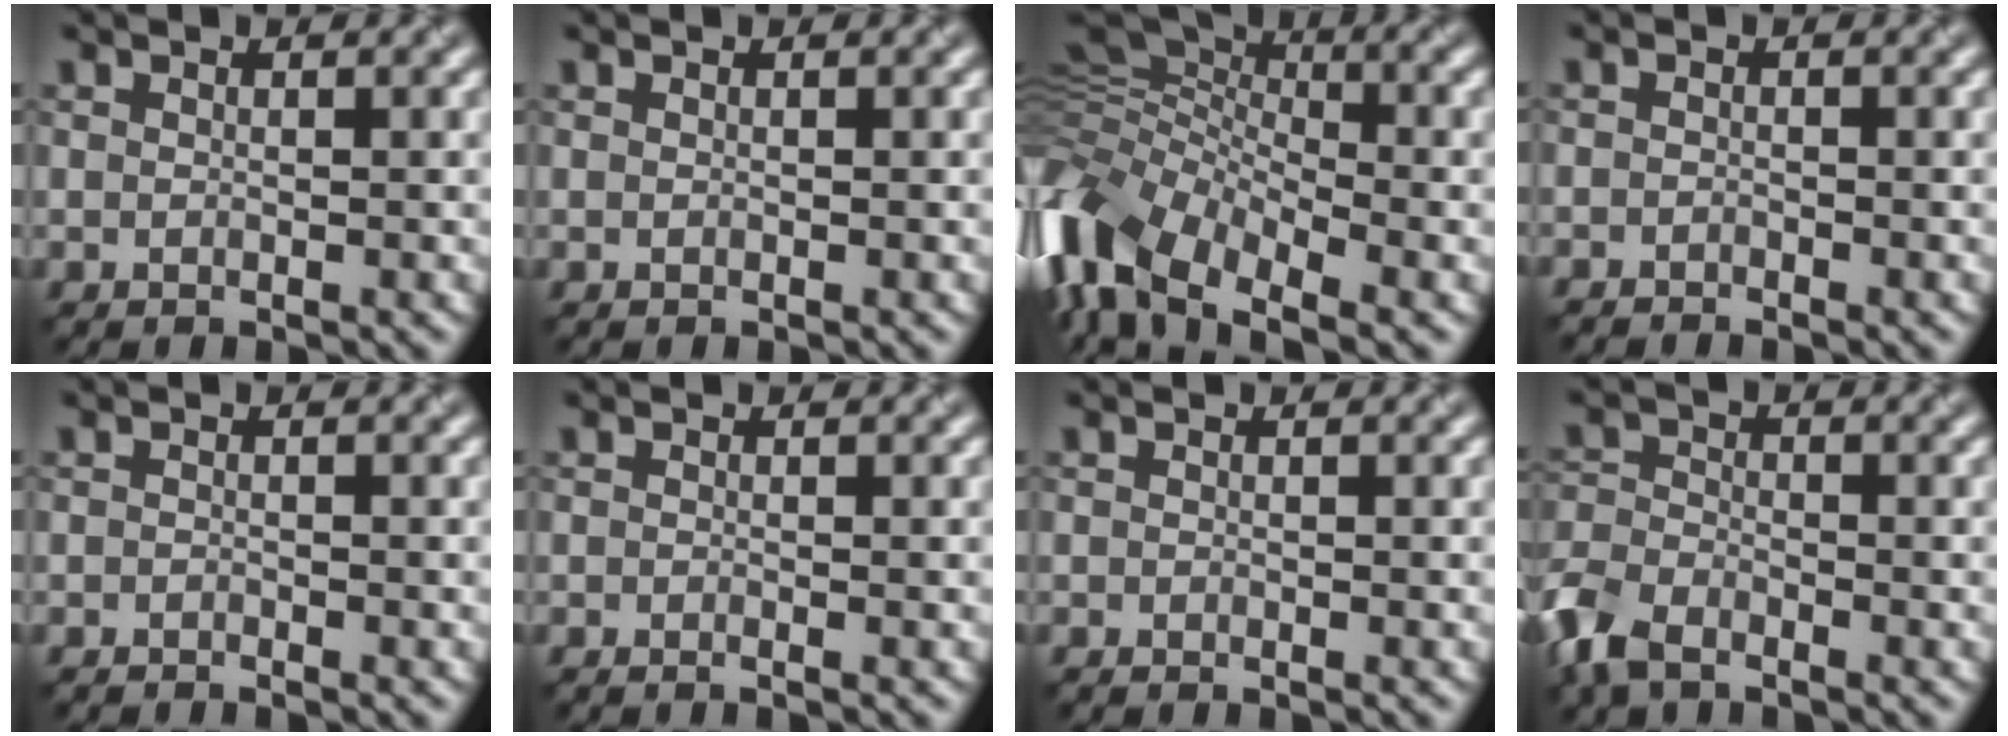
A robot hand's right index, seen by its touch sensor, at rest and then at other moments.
{"total": 0.0}
{"total": 12.8, "force": [-5.0, 7.2, 9.4], "torque": [-0.224, -0.008, -0.093]}
{"total": 1.1, "force": [-1.0, 0.1, 0.2], "torque": [-0.001, -0.004, -0.023]}
{"total": 1.1, "force": [-1.1, 0.0, 0.2], "torque": [-0.004, -0.004, -0.023]}
{"total": 0.9, "force": [-0.7, 0.2, 0.6], "torque": [-0.006, -0.010, -0.017]}
{"total": 0.8, "force": [-0.8, 0.0, 0.1], "torque": [0.001, -0.007, -0.017]}
{"total": 5.2, "force": [-3.7, 2.4, 2.6], "torque": [-0.063, -0.006, -0.093]}